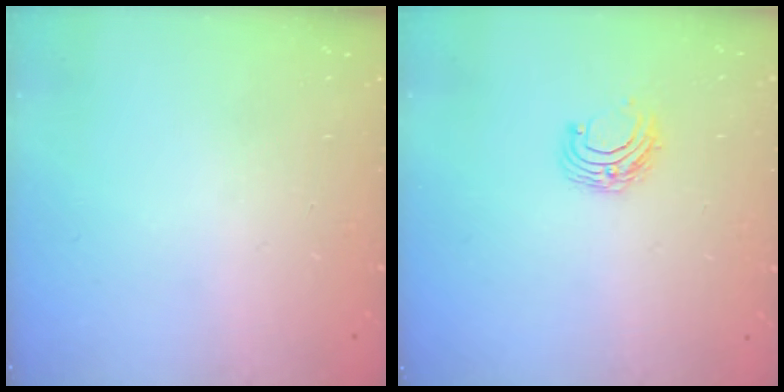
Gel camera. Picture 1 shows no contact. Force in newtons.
{"total": 6.0, "press": 5.9, "slide": 0.6}